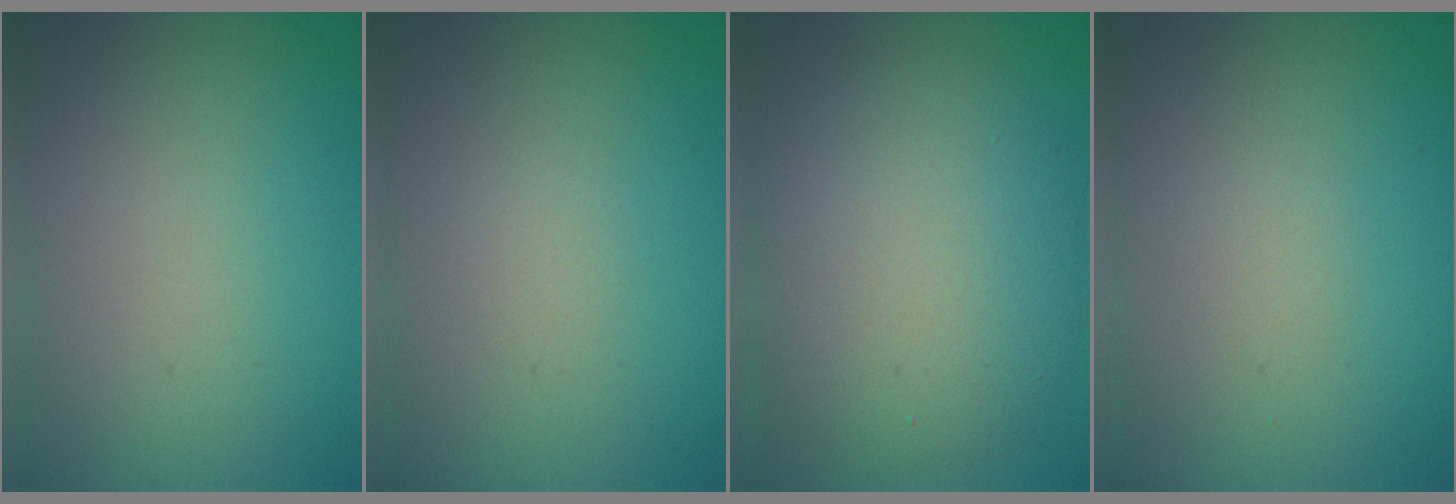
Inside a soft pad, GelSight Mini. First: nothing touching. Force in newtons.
{"total": 0.6, "press": 0.6, "slide": 0.1}
{"total": 8.5, "press": 8.4, "slide": 1.1}
{"total": 0.7, "press": 0.7, "slide": 0.1}